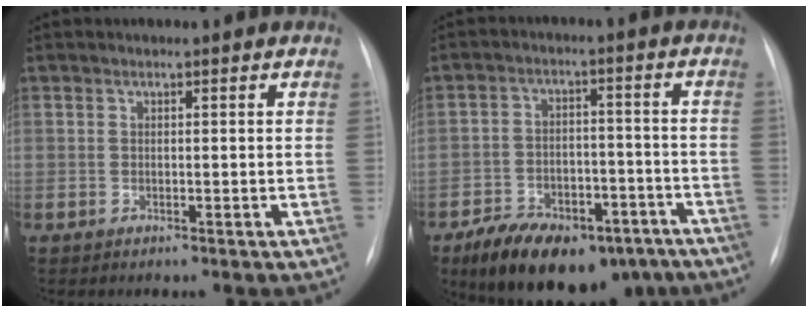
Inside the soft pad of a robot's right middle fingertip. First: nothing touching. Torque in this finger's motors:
{"motor_torque": [1.12, -1.02, 0.24, 0.14]}